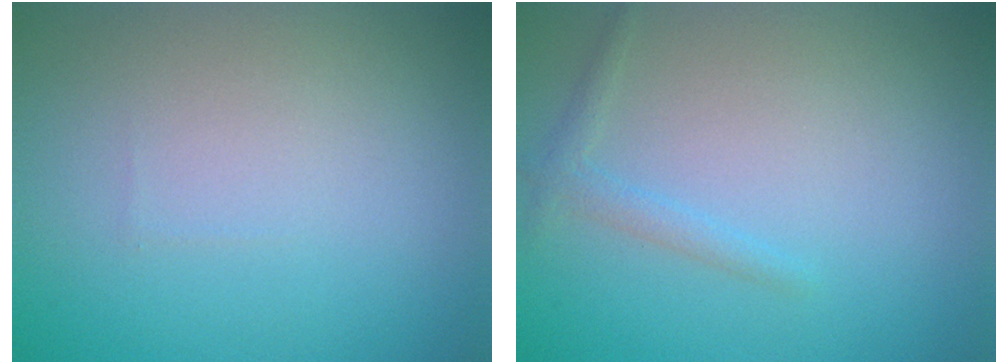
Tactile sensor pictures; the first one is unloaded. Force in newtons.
{"total": 1.3, "press": 1.3, "slide": 0.1}